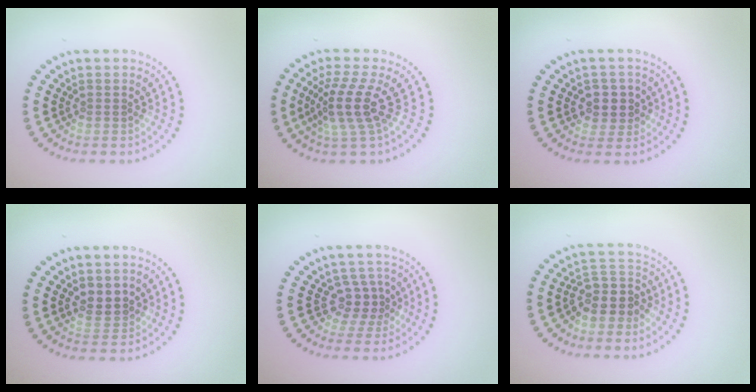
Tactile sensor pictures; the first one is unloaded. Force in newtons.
{"total": 3.9, "press": 2.7, "slide": 2.8}
{"total": 2.4, "press": 2.2, "slide": 1.0}
{"total": 2.4, "press": 2.3, "slide": 0.8}
{"total": 2.5, "press": 1.7, "slide": 1.8}
{"total": 3.5, "press": 3.0, "slide": 1.7}